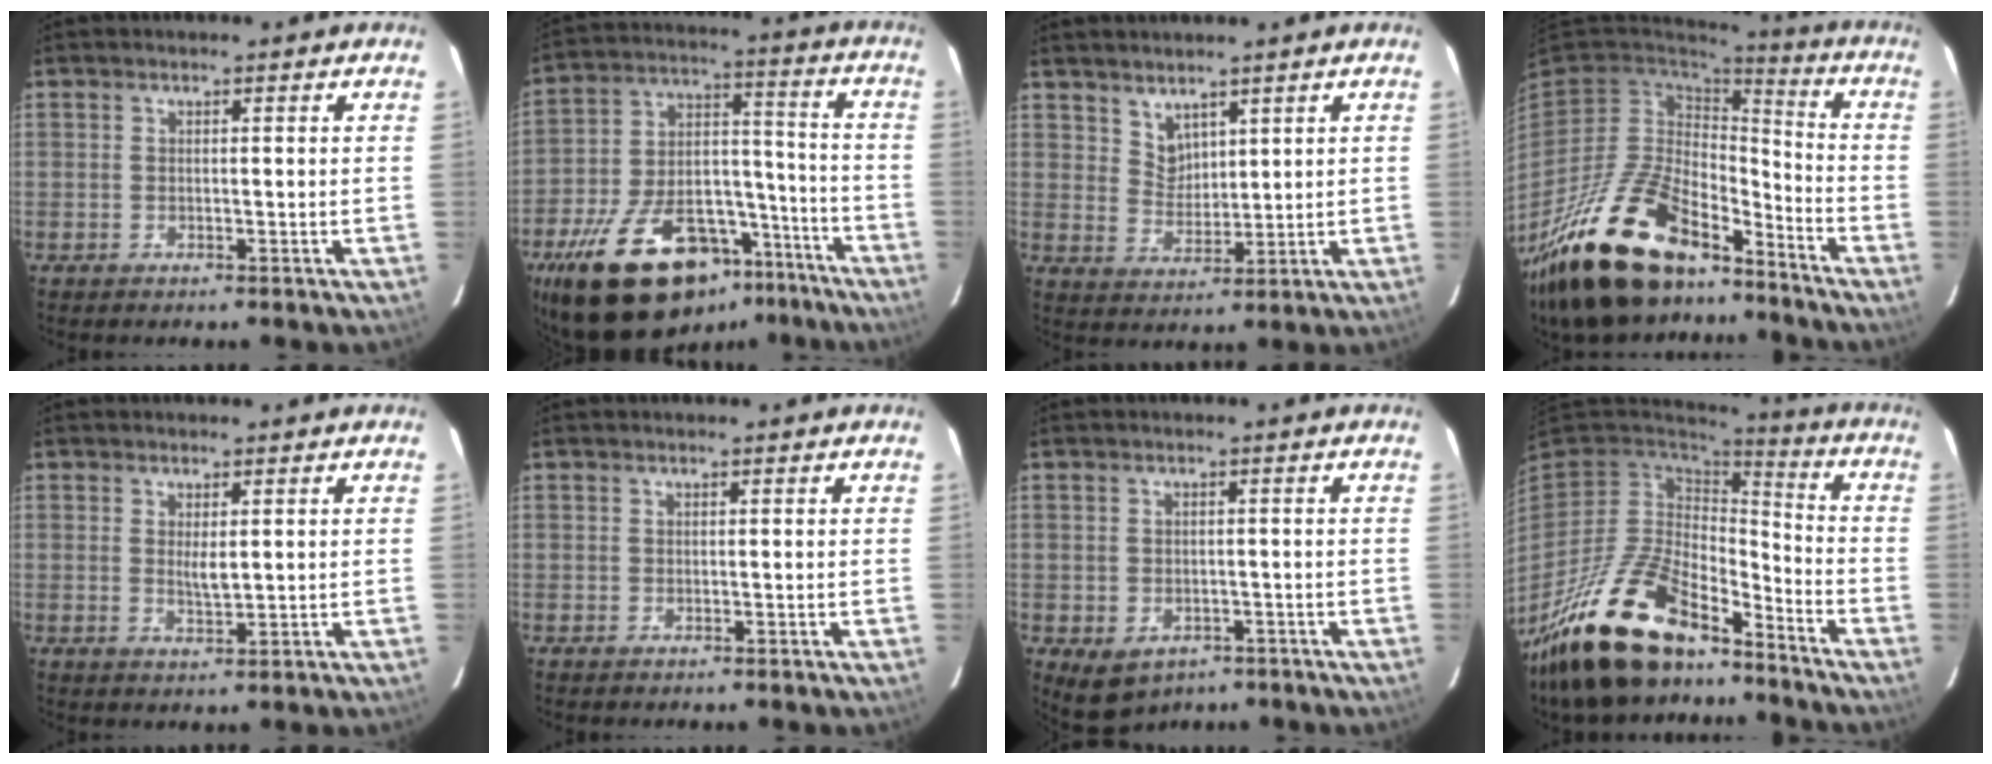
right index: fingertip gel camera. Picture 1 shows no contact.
{"total": 27.0, "force": [-18.2, 12.8, 15.4], "torque": [-0.291, 0.019, -0.265]}
{"total": 4.4, "force": [3.5, 2.6, 1.0], "torque": [-0.009, 0.003, 0.071]}
{"total": 26.4, "force": [-18.5, 11.0, 15.2], "torque": [-0.309, -0.020, -0.310]}
{"total": 2.8, "force": [0.5, 0.9, 2.6], "torque": [-0.045, -0.005, 0.010]}
{"total": 0.0}
{"total": 5.9, "force": [-3.0, 4.4, 2.7], "torque": [-0.048, -0.005, -0.028]}
{"total": 22.3, "force": [-16.4, 8.2, 12.8], "torque": [-0.260, -0.028, -0.290]}